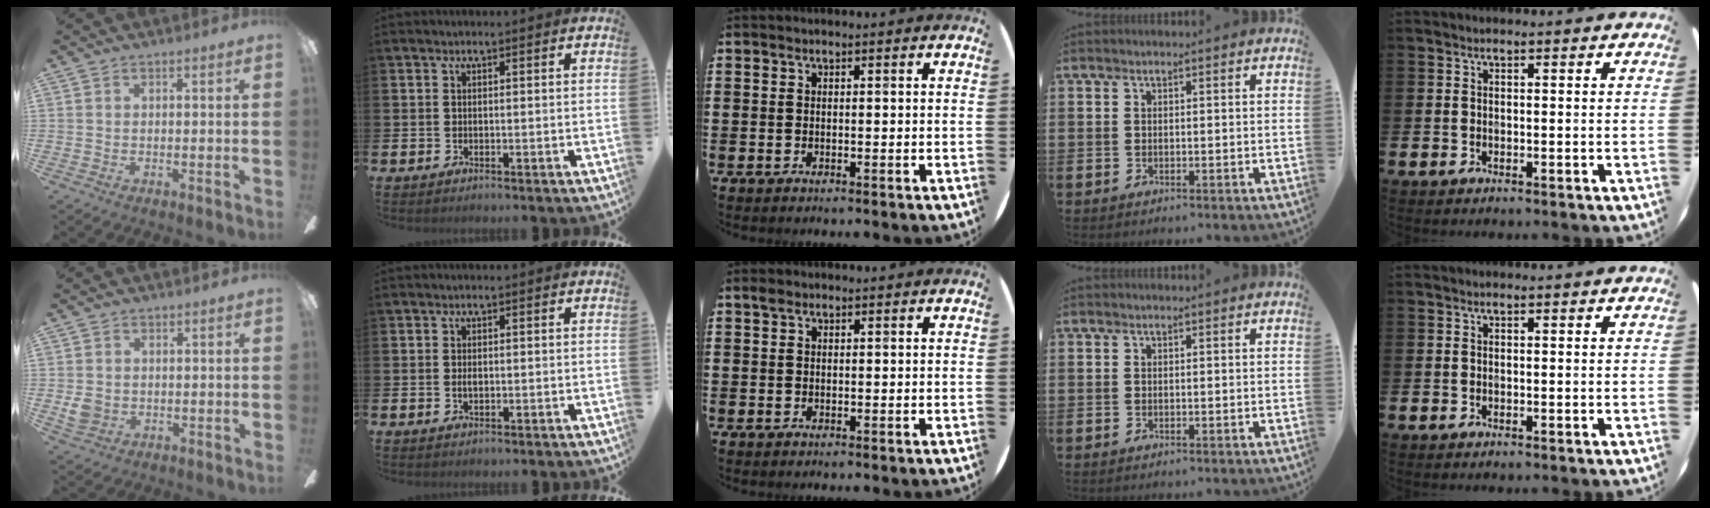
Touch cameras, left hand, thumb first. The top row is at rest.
{"thumb": {"total": 3.7, "force": [0.2, 3.3, 1.7], "torque": [-0.015, 0.003, 0.002]}, "index": {"total": 1.0, "force": [0.0, 0.5, 0.8], "torque": [-0.012, 0.001, -0.003]}, "middle": {"total": 0.7, "force": [0.5, 0.5, 0.1], "torque": [0.005, 0.001, 0.007]}}